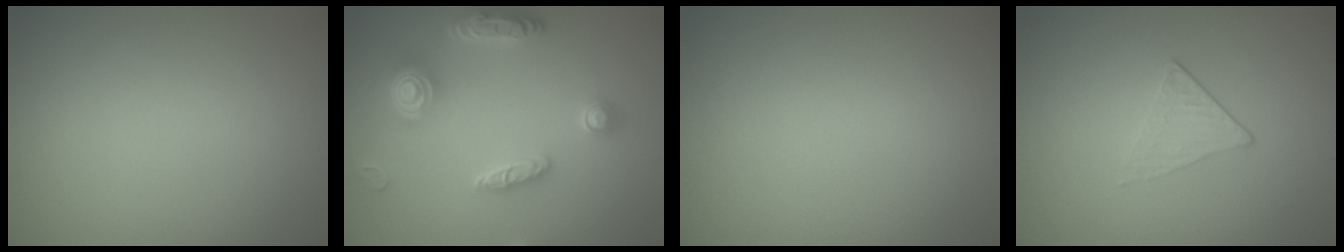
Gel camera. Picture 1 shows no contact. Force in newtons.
{"total": 4.2, "press": 4.1, "slide": 1.0}
{"total": 0.0}
{"total": 1.3, "press": 0.9, "slide": 0.9}